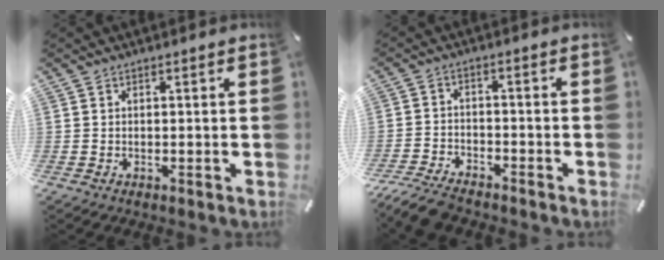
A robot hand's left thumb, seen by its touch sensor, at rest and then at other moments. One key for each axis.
{"total": 6.8, "fx": -6.1, "fy": 2.0, "fz": 2.4, "tx": -0.053, "ty": 0.023, "tz": -0.119}